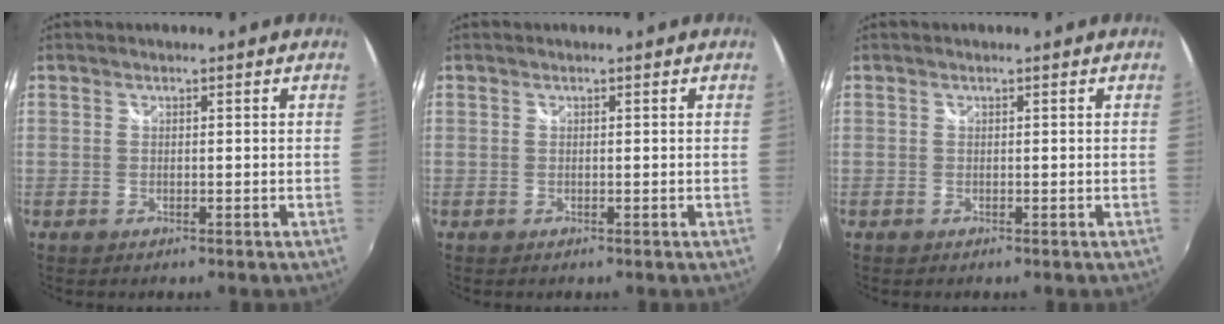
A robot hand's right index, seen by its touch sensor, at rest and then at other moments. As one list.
[{"total": 0.0}, {"total": 0.0}]